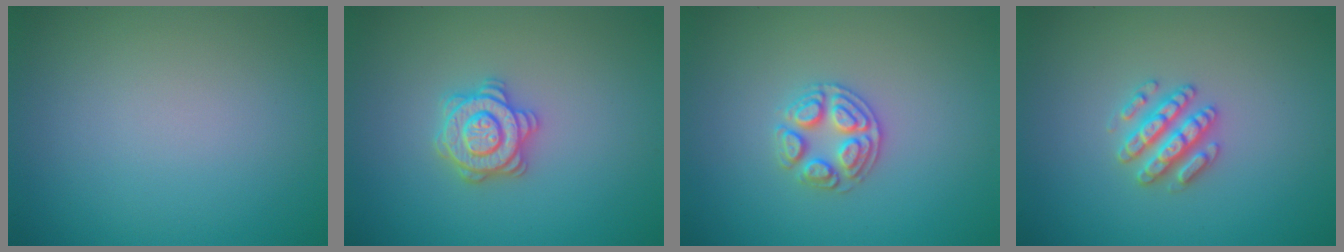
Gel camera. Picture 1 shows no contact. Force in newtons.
{"total": 3.1, "press": 3.0, "slide": 0.5}
{"total": 2.7, "press": 2.6, "slide": 0.7}
{"total": 2.9, "press": 2.8, "slide": 0.5}